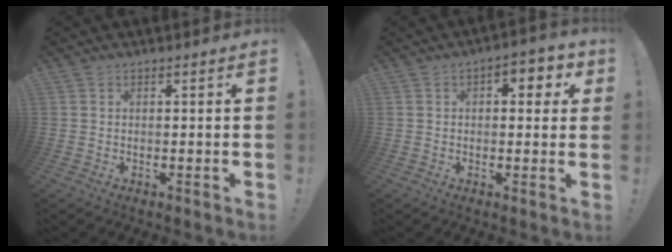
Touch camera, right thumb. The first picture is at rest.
{"total": 5.0, "force": [1.2, 3.2, 3.7], "torque": [-0.035, -0.002, 0.014]}